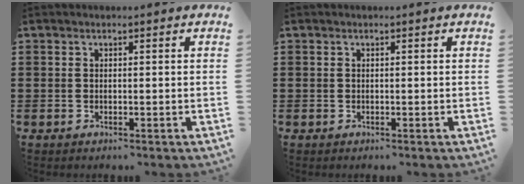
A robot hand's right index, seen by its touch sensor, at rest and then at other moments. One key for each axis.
{"total": 0.0}